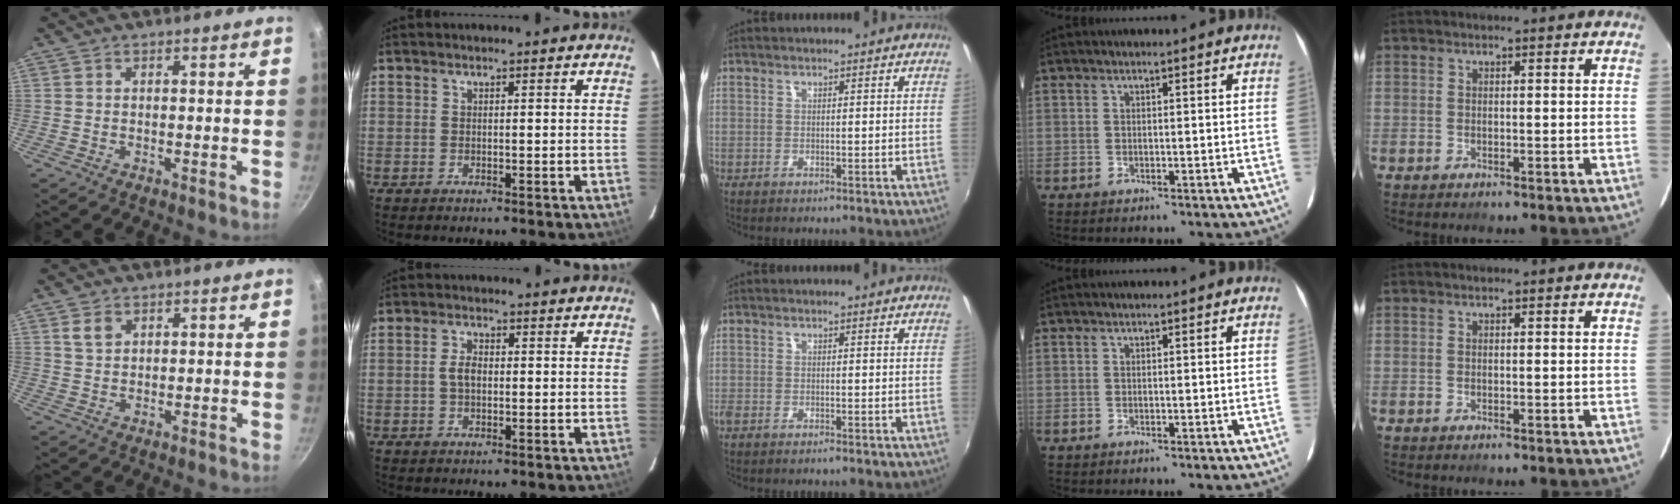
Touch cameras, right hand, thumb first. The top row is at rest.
{"thumb": {"total": 2.9, "force": [1.5, 2.0, 1.6], "torque": [-0.022, -0.003, 0.031]}, "index": {"total": 3.0, "force": [-0.2, 1.8, 2.4], "torque": [-0.049, 0.006, -0.001]}, "middle": {"total": 1.2, "force": [-1.0, 0.2, 0.5], "torque": [-0.014, -0.004, -0.023]}}